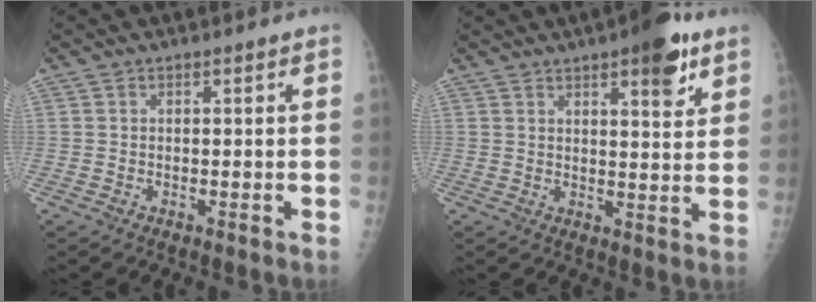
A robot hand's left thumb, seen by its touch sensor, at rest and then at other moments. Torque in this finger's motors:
{"motor_torque": [1.57, 0.68, 0.95, -0.64, 0.16]}